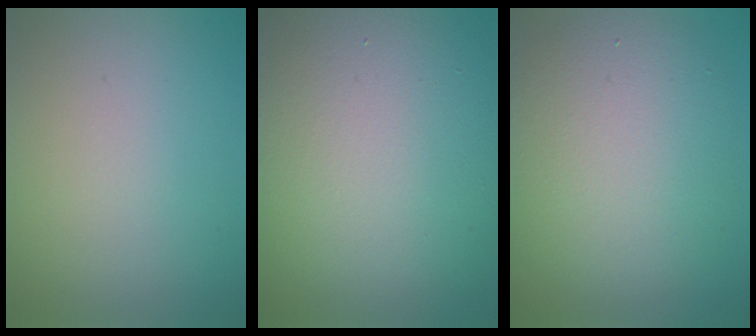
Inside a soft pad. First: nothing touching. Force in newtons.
{"total": 15.3, "press": 15.3, "slide": 1.1}
{"total": 8.0, "press": 8.0, "slide": 0.5}